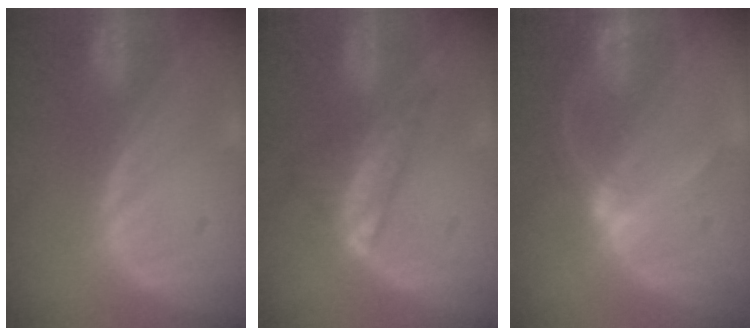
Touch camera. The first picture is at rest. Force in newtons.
{"total": 6.1, "press": 5.3, "slide": 3.1}
{"total": 6.2, "press": 5.7, "slide": 2.4}